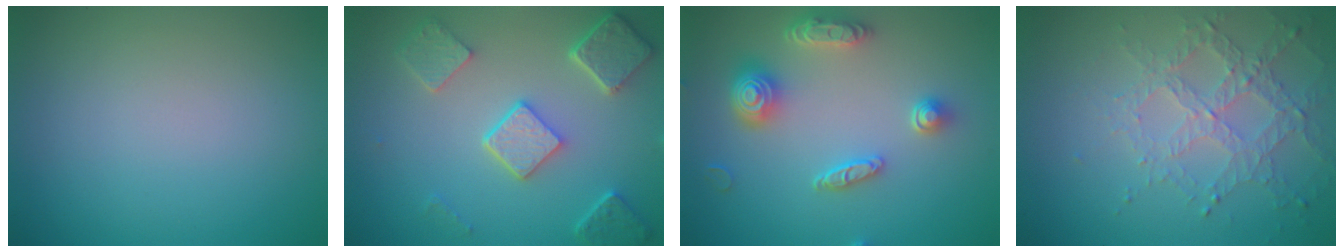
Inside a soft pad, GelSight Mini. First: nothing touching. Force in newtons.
{"total": 5.4, "press": 4.1, "slide": 3.5}
{"total": 4.7, "press": 3.9, "slide": 2.5}
{"total": 3.4, "press": 2.8, "slide": 1.9}